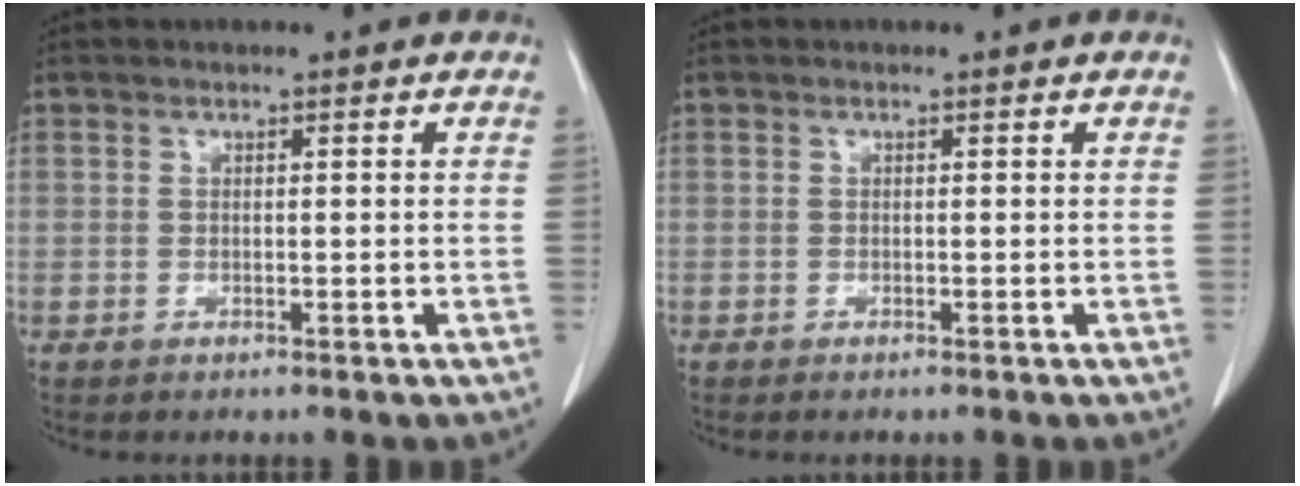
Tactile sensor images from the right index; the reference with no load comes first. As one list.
[{"total": 0.0}]